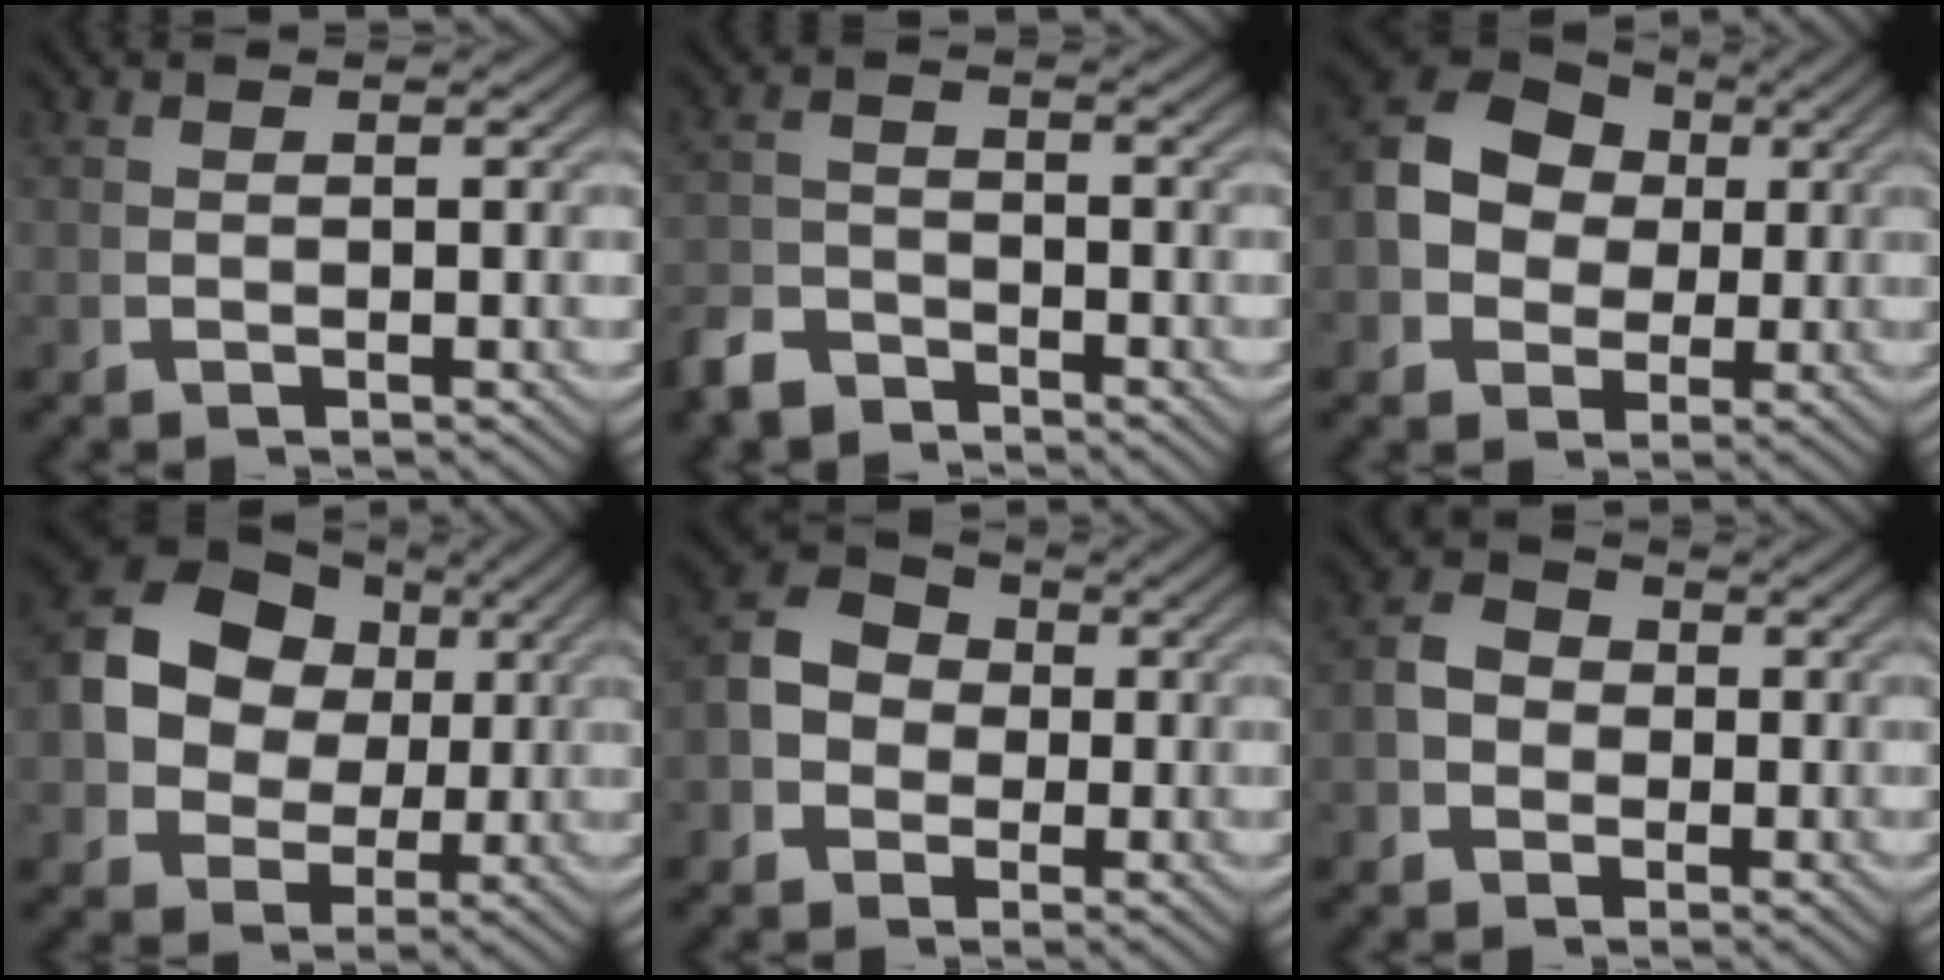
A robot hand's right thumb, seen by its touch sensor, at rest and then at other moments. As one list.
[{"total": 3.3, "force": [-3.1, 1.1, 0.3], "torque": [0.007, -0.010, -0.055]}, {"total": 9.0, "force": [1.3, 7.4, 4.9], "torque": [-0.137, -0.023, 0.033]}, {"total": 11.0, "force": [1.9, 8.8, 6.3], "torque": [-0.167, -0.039, 0.048]}, {"total": 8.2, "force": [0.8, 7.0, 4.2], "torque": [-0.088, 0.003, 0.002]}, {"total": 4.2, "force": [-0.3, 3.6, 2.2], "torque": [-0.041, -0.004, -0.011]}]